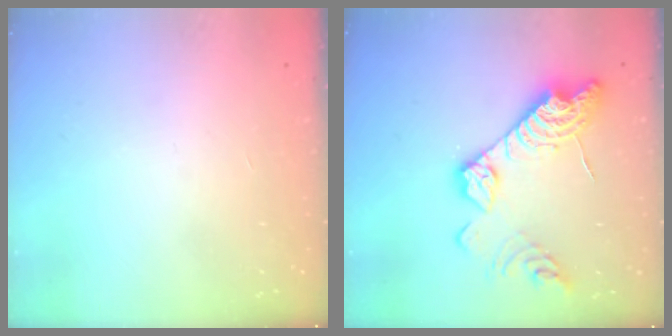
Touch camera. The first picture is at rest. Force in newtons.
{"total": 17.9, "press": 17.8, "slide": 1.5}